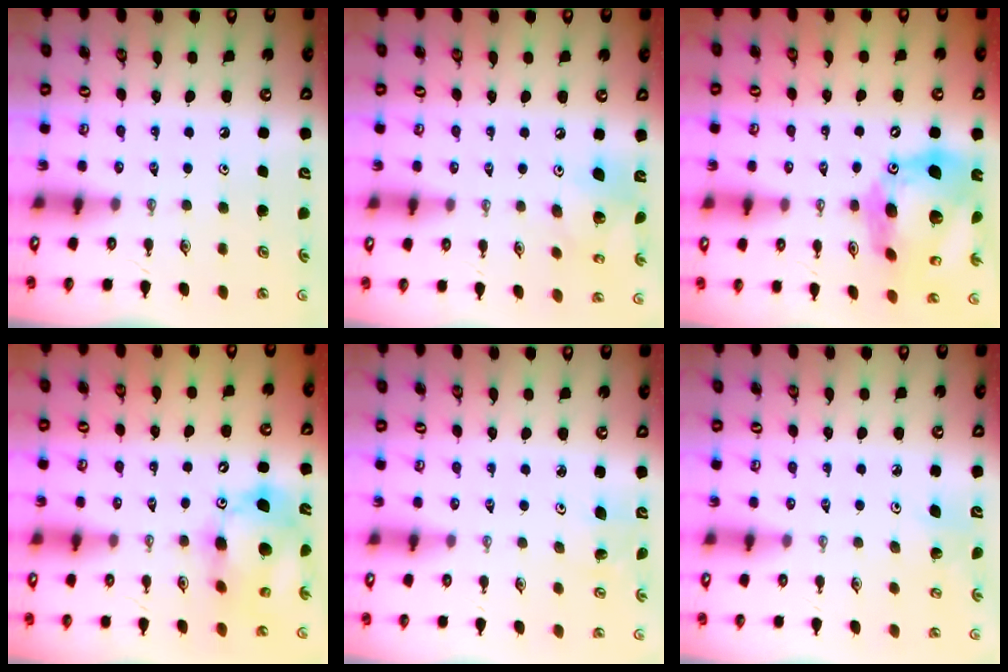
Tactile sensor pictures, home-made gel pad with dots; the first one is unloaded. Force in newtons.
{"total": 10.0, "press": 10.0, "slide": 0.7}
{"total": 23.1, "press": 23.0, "slide": 2.3}
{"total": 15.5, "press": 15.3, "slide": 2.4}
{"total": 3.5, "press": 3.5, "slide": 0.3}
{"total": 2.8, "press": 2.8, "slide": 0.4}